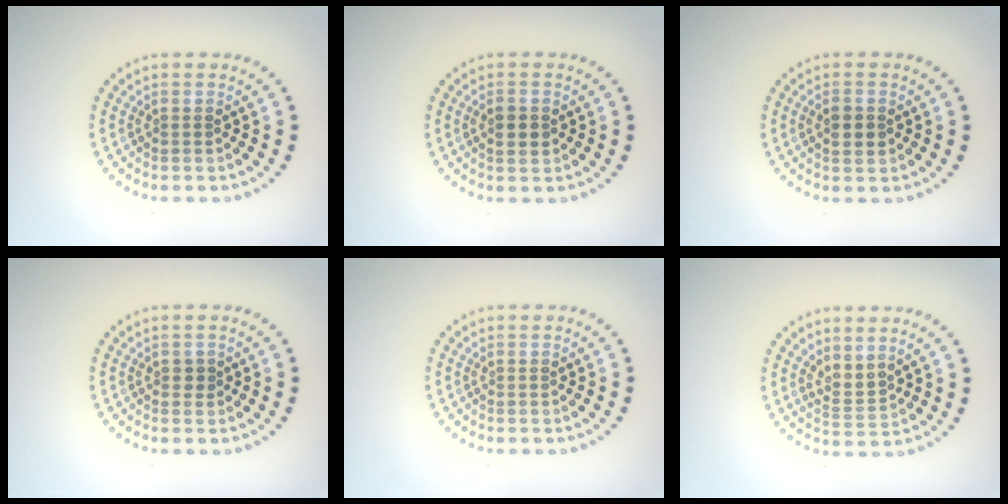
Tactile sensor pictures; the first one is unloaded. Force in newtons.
{"total": 2.3, "press": 2.3, "slide": 0.0}
{"total": 2.2, "press": 2.2, "slide": 0.2}
{"total": 0.7, "press": 0.7, "slide": 0.2}
{"total": 0.0}
{"total": 2.0, "press": 1.6, "slide": 1.3}